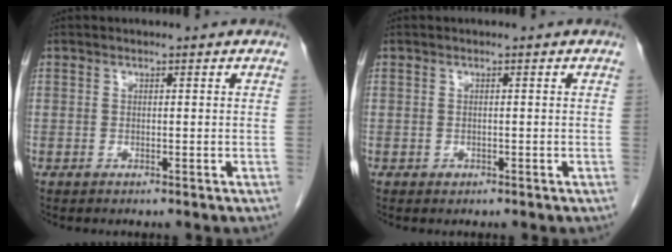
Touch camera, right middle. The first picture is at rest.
{"total": 0.5, "force": [-0.3, 0.4, 0.2], "torque": [-0.003, 0.002, -0.004]}